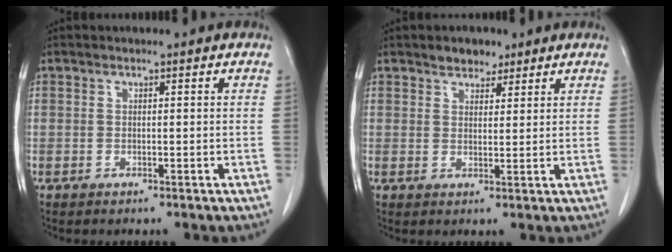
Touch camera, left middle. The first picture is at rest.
{"total": 3.2, "force": [2.4, 1.8, 1.0], "torque": [-0.015, 0.003, 0.038]}